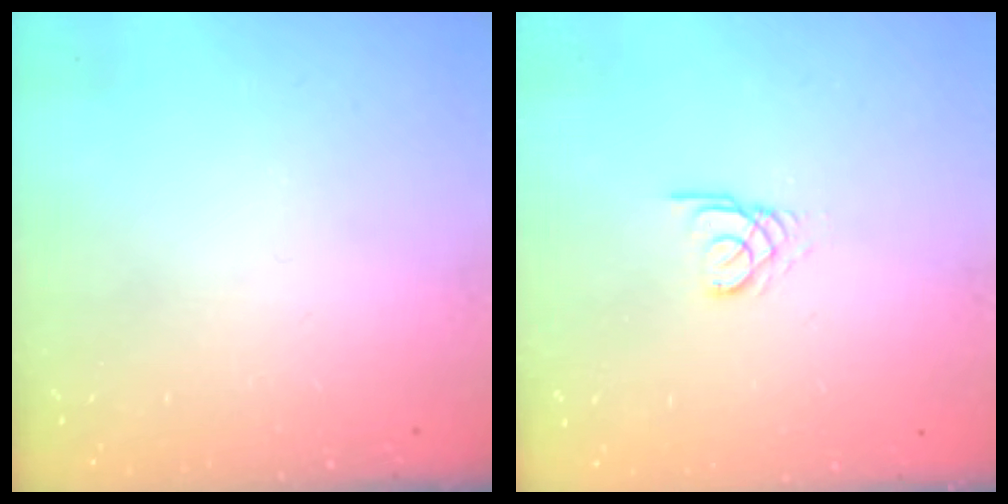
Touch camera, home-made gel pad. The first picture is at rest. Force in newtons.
{"total": 2.3, "press": 2.3, "slide": 0.2}